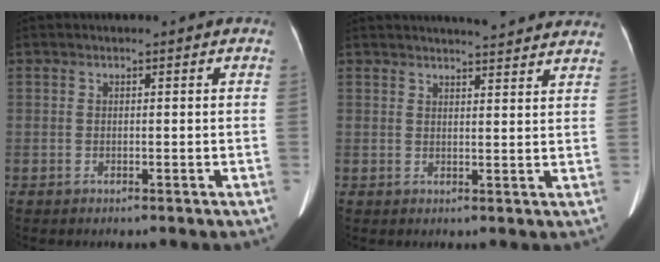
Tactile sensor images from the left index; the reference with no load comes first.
{"total": 11.3, "force": [10.6, 1.0, 3.9], "torque": [-0.042, 0.009, 0.113]}